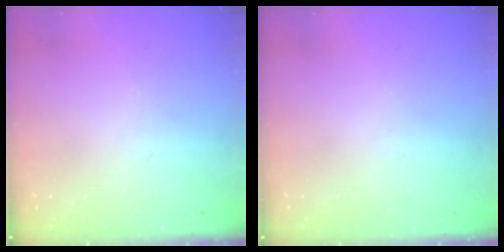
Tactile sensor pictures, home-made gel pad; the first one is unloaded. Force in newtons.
{"total": 0.0}